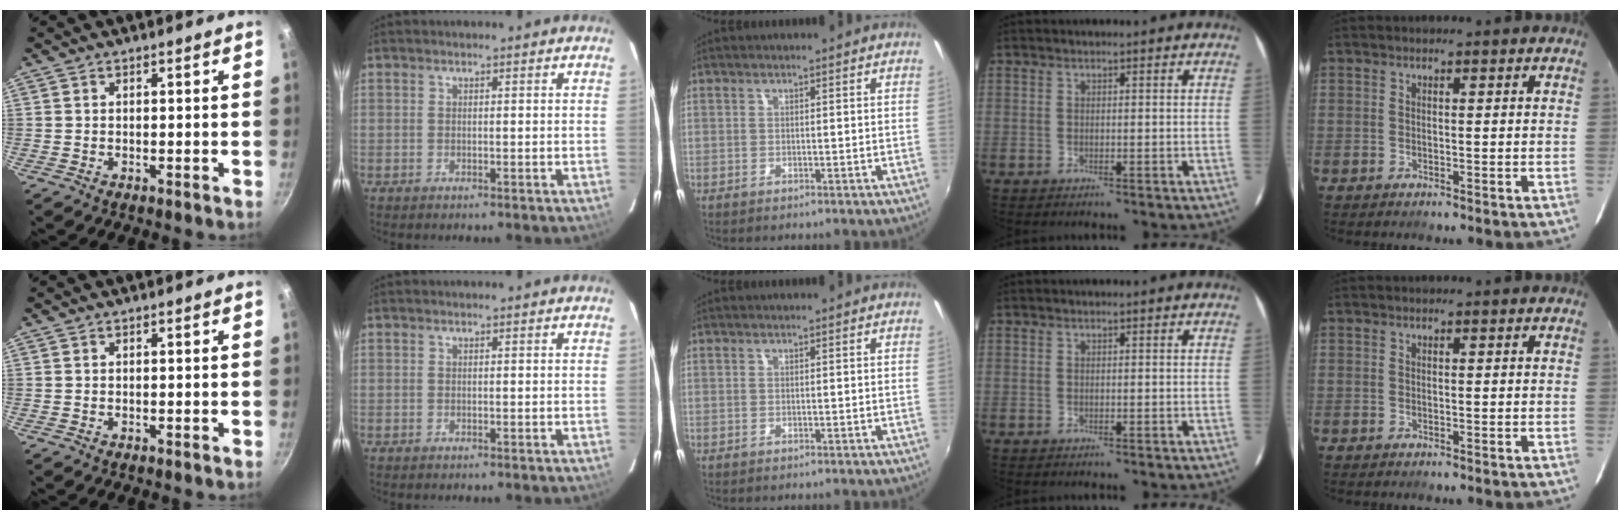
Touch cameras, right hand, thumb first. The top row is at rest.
{}